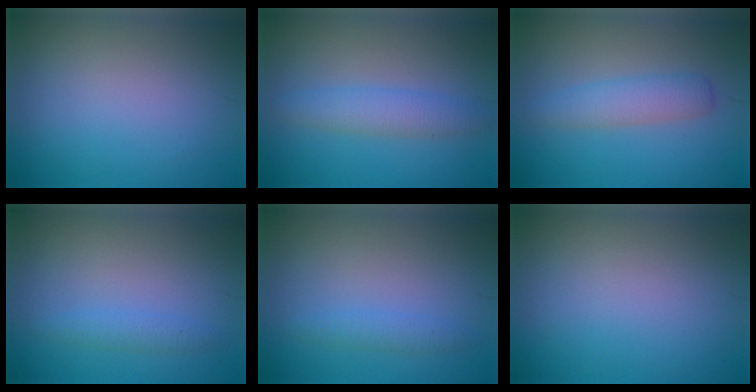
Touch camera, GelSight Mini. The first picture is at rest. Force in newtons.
{"total": 2.7, "press": 2.7, "slide": 0.1}
{"total": 2.8, "press": 2.8, "slide": 0.1}
{"total": 1.4, "press": 1.4, "slide": 0.1}
{"total": 1.4, "press": 1.4, "slide": 0.1}
{"total": 0.0}